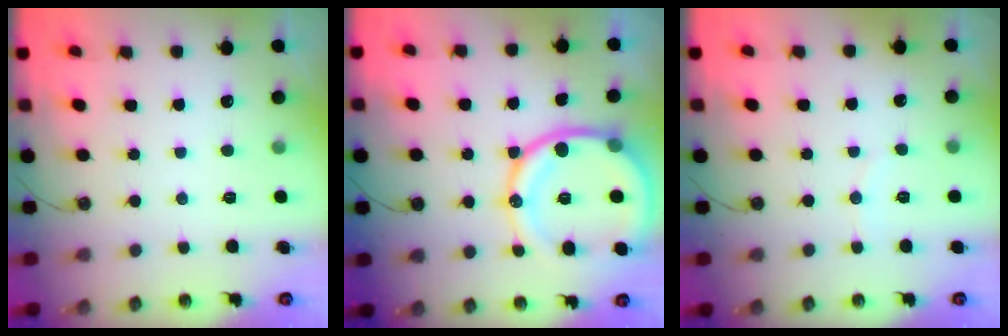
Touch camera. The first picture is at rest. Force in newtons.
{"total": 19.1, "press": 18.9, "slide": 2.4}
{"total": 2.6, "press": 2.6, "slide": 0.3}